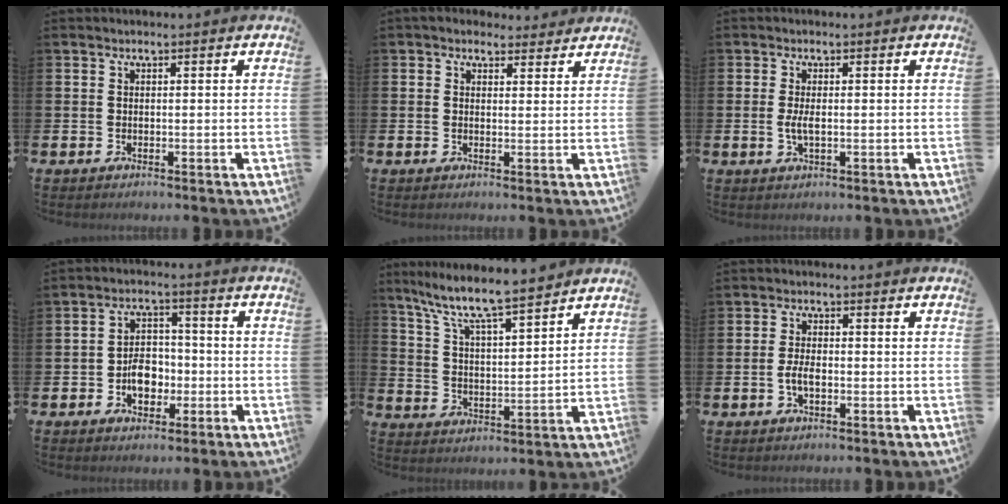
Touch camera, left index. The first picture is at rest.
{"total": 2.8, "force": [2.4, 1.3, 0.1], "torque": [0.008, -0.011, 0.040]}
{"total": 2.0, "force": [-0.1, 0.7, 1.9], "torque": [-0.033, 0.000, -0.004]}
{"total": 4.8, "force": [-1.4, 3.5, 3.1], "torque": [-0.044, 0.004, -0.032]}
{"total": 8.3, "force": [7.6, 0.4, 3.3], "torque": [-0.097, -0.052, 0.132]}
{"total": 2.6, "force": [-0.7, 1.2, 2.2], "torque": [-0.040, 0.001, -0.013]}